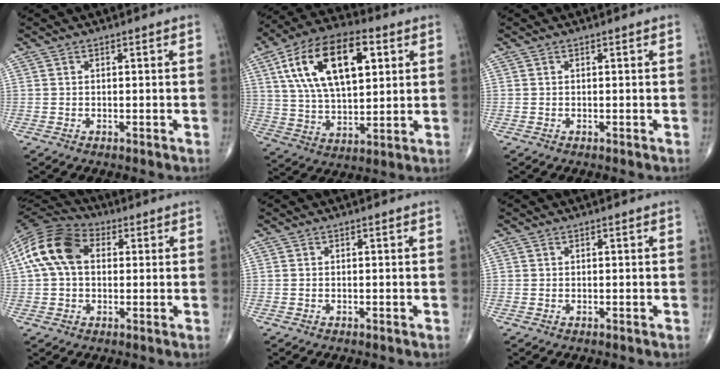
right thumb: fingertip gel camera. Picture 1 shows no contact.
{"total": 20.5, "force": [6.8, 10.2, 16.4], "torque": [-0.271, -0.004, 0.117]}
{"total": 0.0}
{"total": 13.4, "force": [2.4, 9.1, 9.5], "torque": [-0.184, 0.031, 0.033]}
{"total": 0.0}
{"total": 0.0}